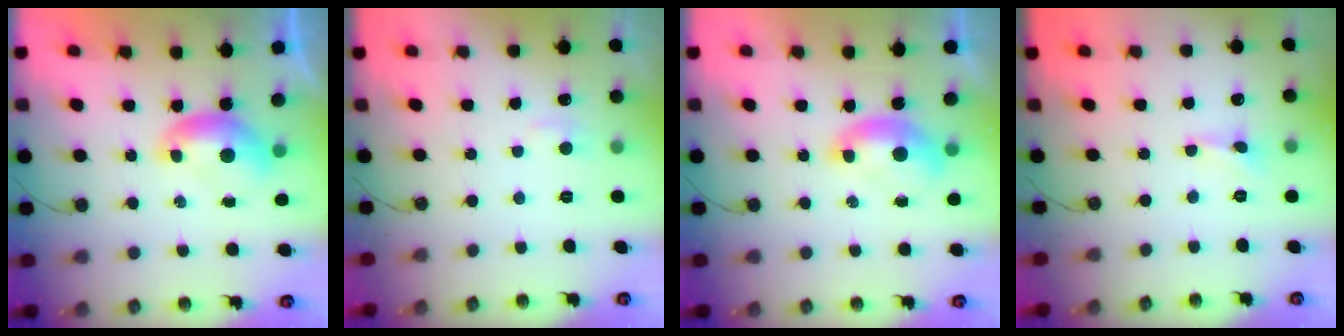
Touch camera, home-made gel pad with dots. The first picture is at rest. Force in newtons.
{"total": 1.9, "press": 1.7, "slide": 0.7}
{"total": 1.5, "press": 1.4, "slide": 0.6}
{"total": 0.0}